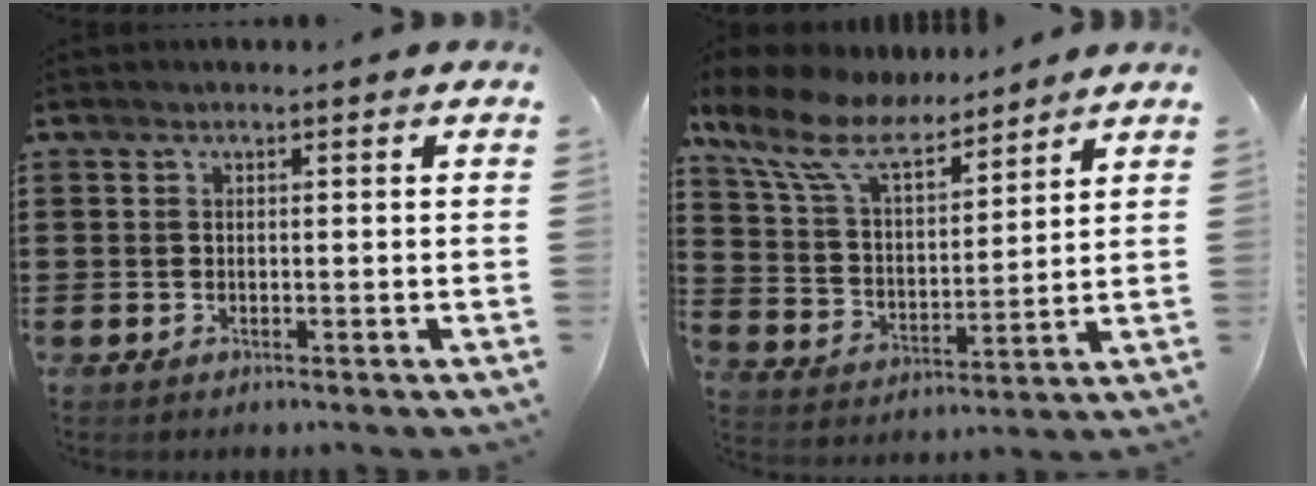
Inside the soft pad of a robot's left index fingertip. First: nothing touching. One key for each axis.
{"total": 10.1, "fx": 8.1, "fy": 3.3, "fz": 5.1, "tx": -0.133, "ty": -0.037, "tz": 0.143}